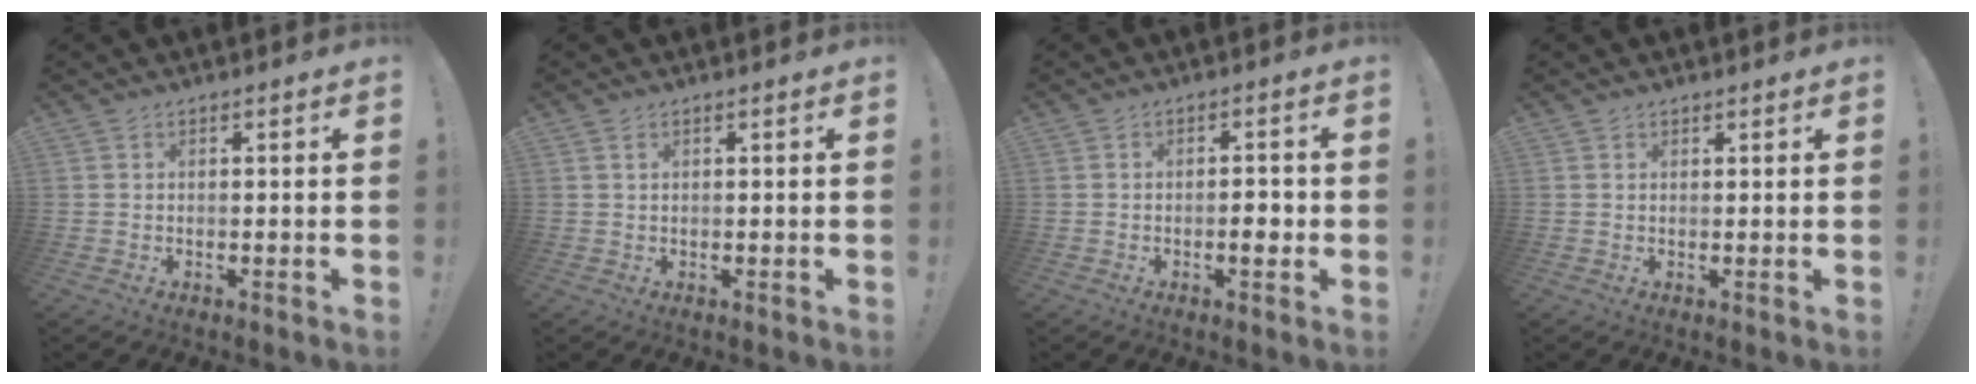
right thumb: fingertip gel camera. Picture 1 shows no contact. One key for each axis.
{"total": 0.8, "fx": 0.5, "fy": 0.4, "fz": 0.4, "tx": -0.002, "ty": -0.002, "tz": 0.008}
{"total": 3.7, "fx": -1.1, "fy": 1.7, "fz": 3.2, "tx": -0.037, "ty": 0.001, "tz": -0.023}
{"total": 1.0, "fx": 0.9, "fy": 0.4, "fz": 0.0, "tx": 0.008, "ty": -0.005, "tz": 0.017}